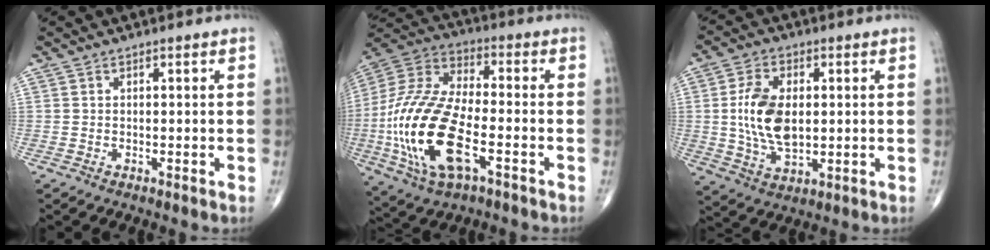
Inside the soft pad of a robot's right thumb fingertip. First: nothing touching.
{"total": 23.0, "force": [-6.2, 10.4, 19.6], "torque": [-0.426, 0.014, -0.109]}
{"total": 11.6, "force": [0.9, 6.7, 9.4], "torque": [-0.172, -0.004, 0.023]}